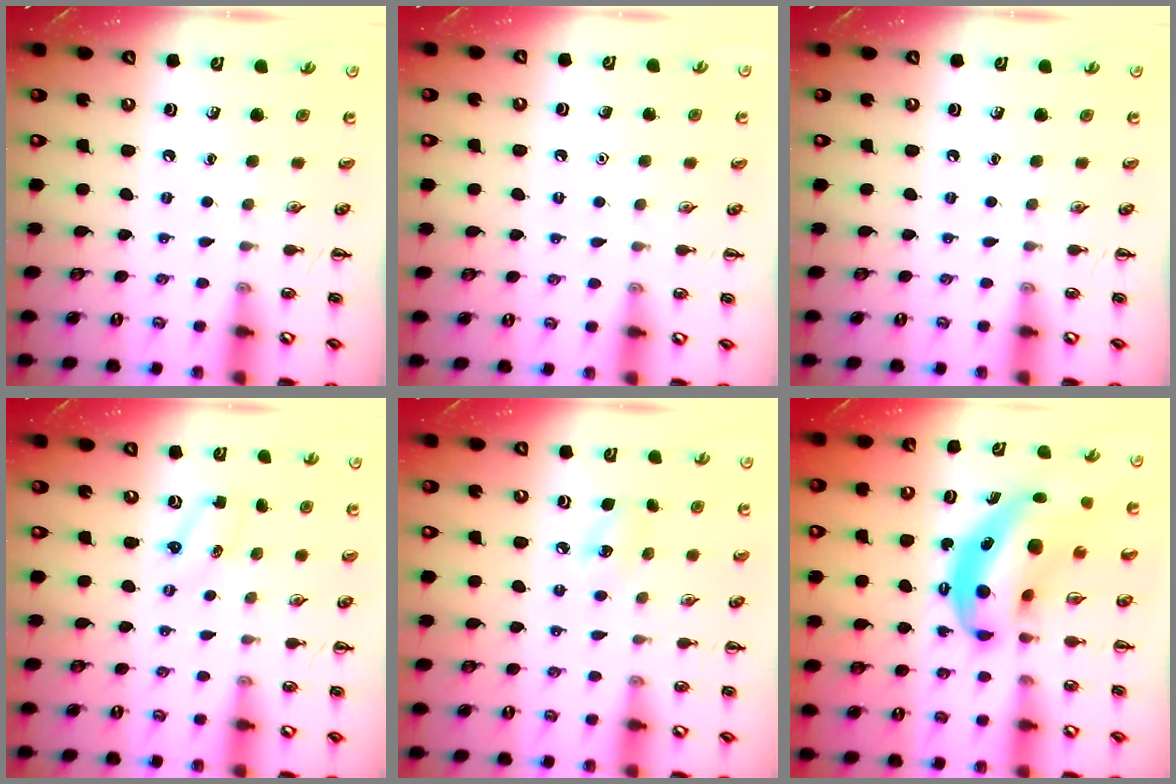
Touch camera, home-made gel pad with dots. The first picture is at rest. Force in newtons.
{"total": 1.5, "press": 1.5, "slide": 0.1}
{"total": 0.0}
{"total": 2.3, "press": 2.2, "slide": 0.7}
{"total": 6.3, "press": 6.1, "slide": 1.6}
{"total": 10.8, "press": 10.4, "slide": 2.8}